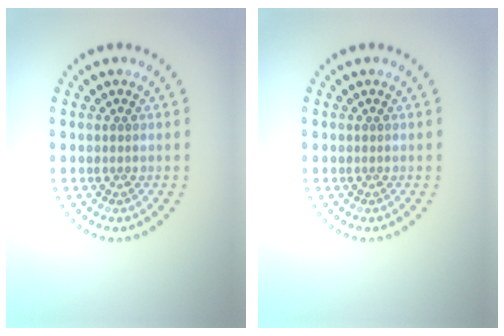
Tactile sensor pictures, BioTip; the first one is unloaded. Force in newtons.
{"total": 0.0}